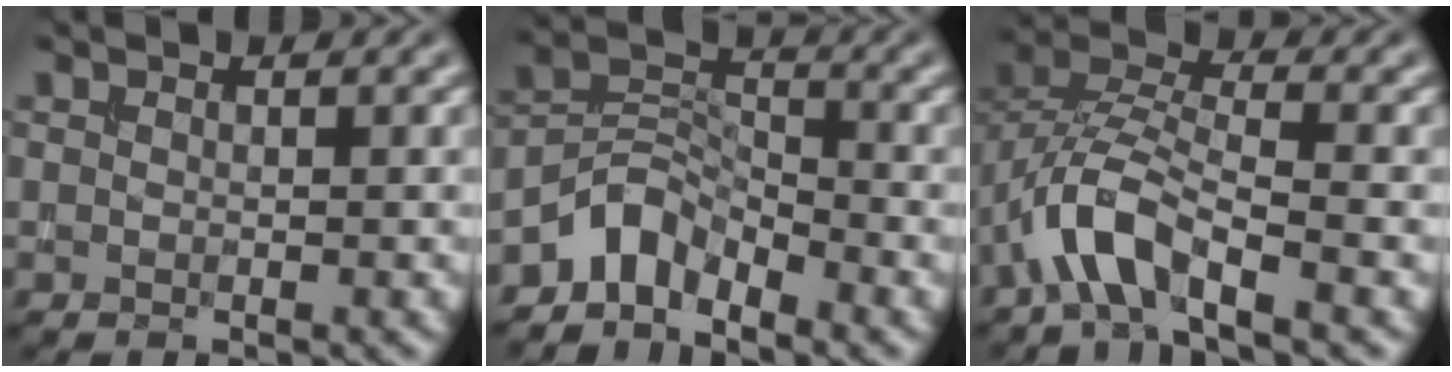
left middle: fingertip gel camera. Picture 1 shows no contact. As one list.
[{"total": 3.8, "force": [-3.2, 1.6, 1.3], "torque": [-0.019, 0.012, -0.074]}, {"total": 5.4, "force": [-3.1, 1.8, 4.1], "torque": [-0.082, 0.012, -0.066]}]